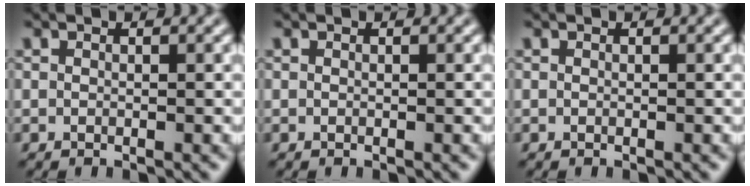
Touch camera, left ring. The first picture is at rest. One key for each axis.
{"total": 0.0}
{"total": 0.0}